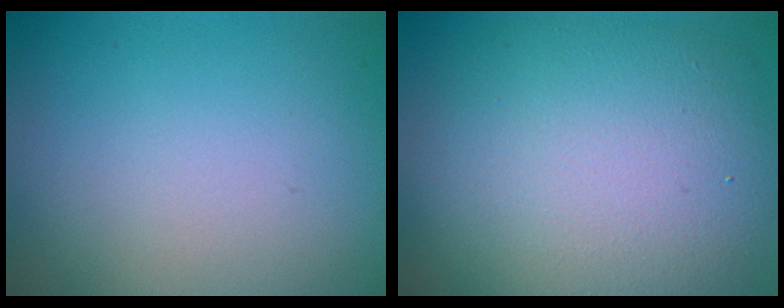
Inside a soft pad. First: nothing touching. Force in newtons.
{"total": 11.1, "press": 11.1, "slide": 1.2}